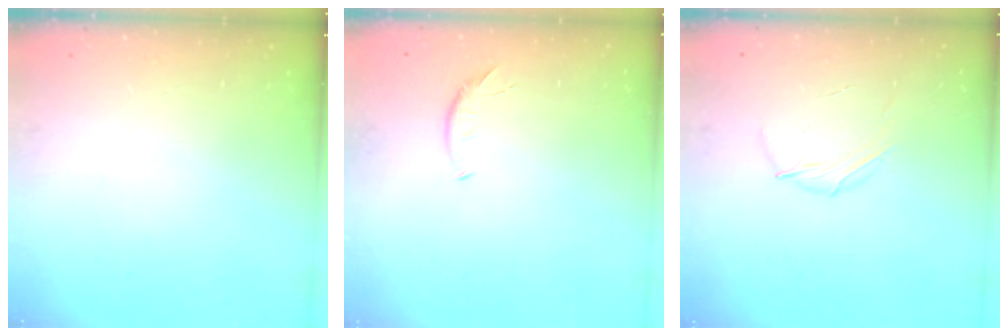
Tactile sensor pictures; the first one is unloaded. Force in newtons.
{"total": 5.5, "press": 5.5, "slide": 0.5}
{"total": 5.7, "press": 5.6, "slide": 0.7}